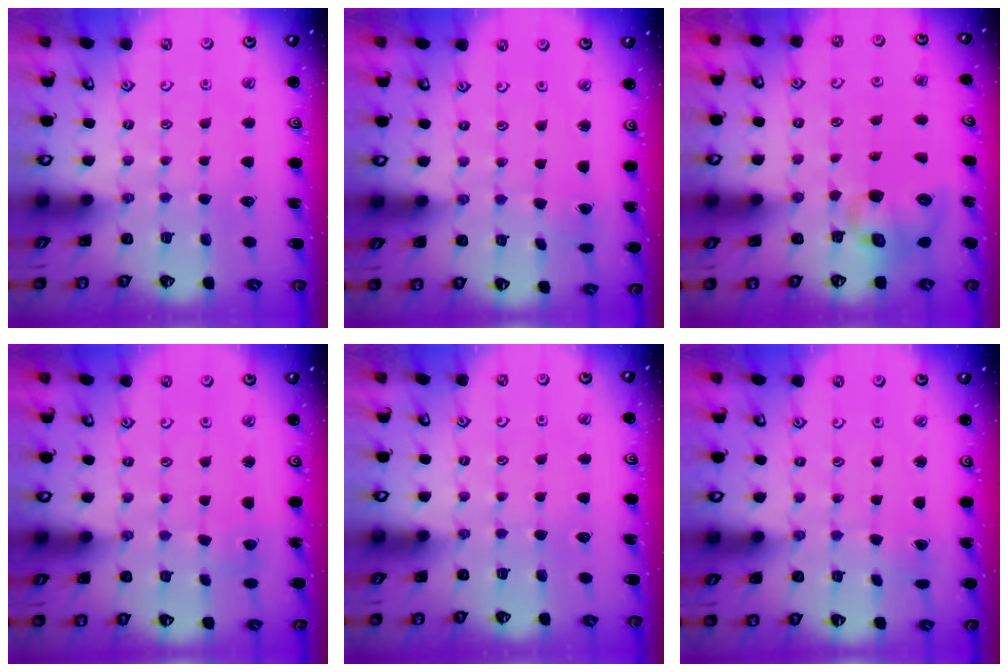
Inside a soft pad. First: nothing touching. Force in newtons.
{"total": 1.2, "press": 1.2, "slide": 0.0}
{"total": 9.9, "press": 9.8, "slide": 1.9}
{"total": 2.0, "press": 2.0, "slide": 0.1}
{"total": 0.0}
{"total": 1.2, "press": 1.2, "slide": 0.0}